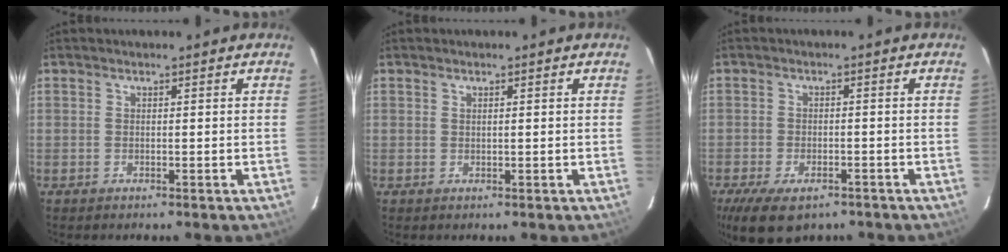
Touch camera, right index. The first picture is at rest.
{"total": 0.5, "force": [0.2, -0.1, 0.5], "torque": [-0.009, 0.003, 0.004]}
{"total": 10.4, "force": [-6.9, 5.0, 6.0], "torque": [-0.136, -0.026, -0.110]}